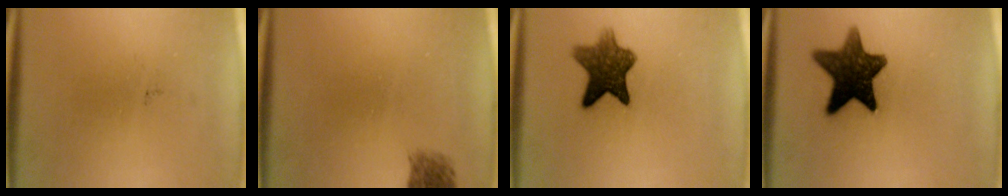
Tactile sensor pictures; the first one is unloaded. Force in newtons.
{"total": 1.9}
{"total": 8.7}
{"total": 12.5}